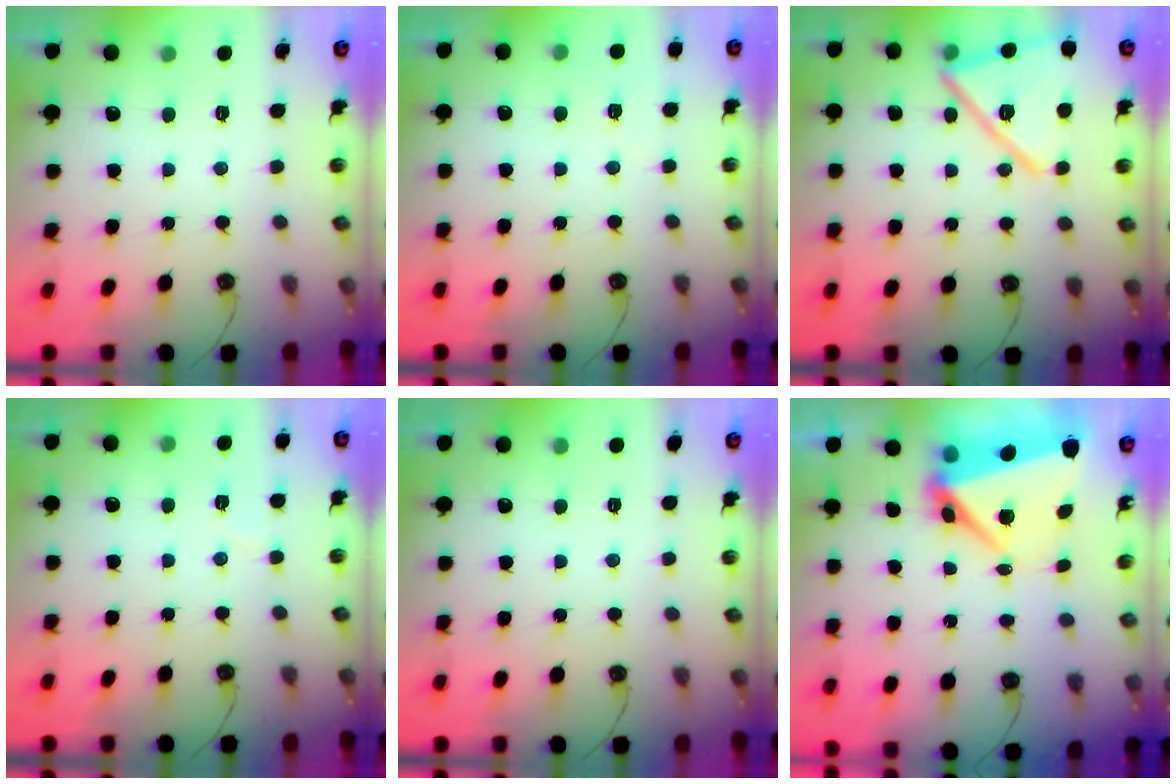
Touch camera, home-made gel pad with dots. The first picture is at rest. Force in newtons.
{"total": 2.6, "press": 1.9, "slide": 1.8}
{"total": 19.0, "press": 19.0, "slide": 0.6}
{"total": 3.7, "press": 3.1, "slide": 2.1}
{"total": 0.0}
{"total": 9.0, "press": 8.9, "slide": 1.6}